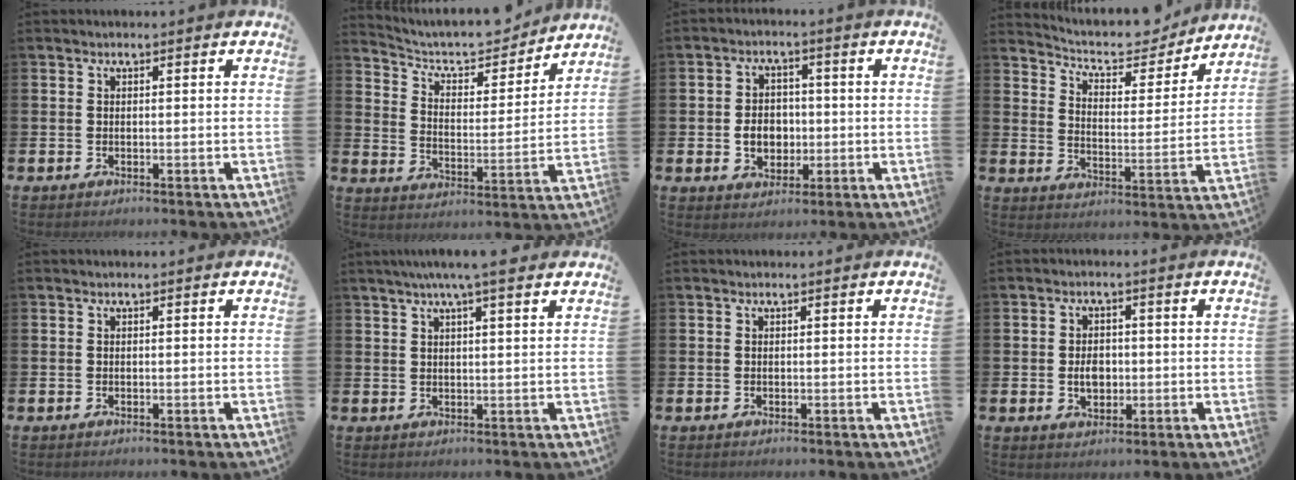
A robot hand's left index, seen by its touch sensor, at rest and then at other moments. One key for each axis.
{"total": 8.1, "fx": 7.5, "fy": 2.4, "fz": 2.2, "tx": -0.066, "ty": -0.052, "tz": 0.128}
{"total": 4.6, "fx": -0.6, "fy": 3.8, "fz": 2.6, "tx": -0.033, "ty": 0.002, "tz": -0.021}
{"total": 7.1, "fx": 6.6, "fy": 2.1, "fz": 1.5, "tx": -0.052, "ty": -0.049, "tz": 0.110}
{"total": 0.0}
{"total": 5.0, "fx": 4.0, "fy": 0.1, "fz": 2.9, "tx": -0.054, "ty": -0.007, "tz": 0.069}
{"total": 0.0}
{"total": 3.3, "fx": -0.2, "fy": 2.4, "fz": 2.2, "tx": -0.027, "ty": 0.002, "tz": -0.011}